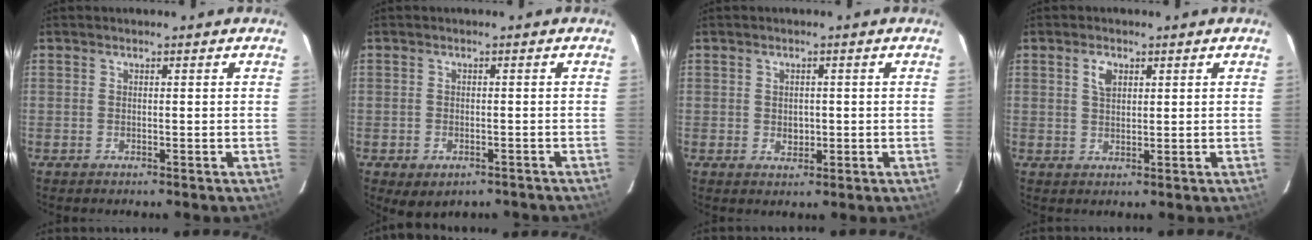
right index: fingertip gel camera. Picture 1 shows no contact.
{"total": 4.2, "force": [-2.5, 2.6, 2.2], "torque": [-0.048, -0.013, -0.028]}
{"total": 1.9, "force": [-0.2, 1.6, 0.9], "torque": [-0.013, 0.000, -0.001]}
{"total": 3.0, "force": [1.3, 1.8, 2.0], "torque": [-0.035, 0.007, 0.025]}